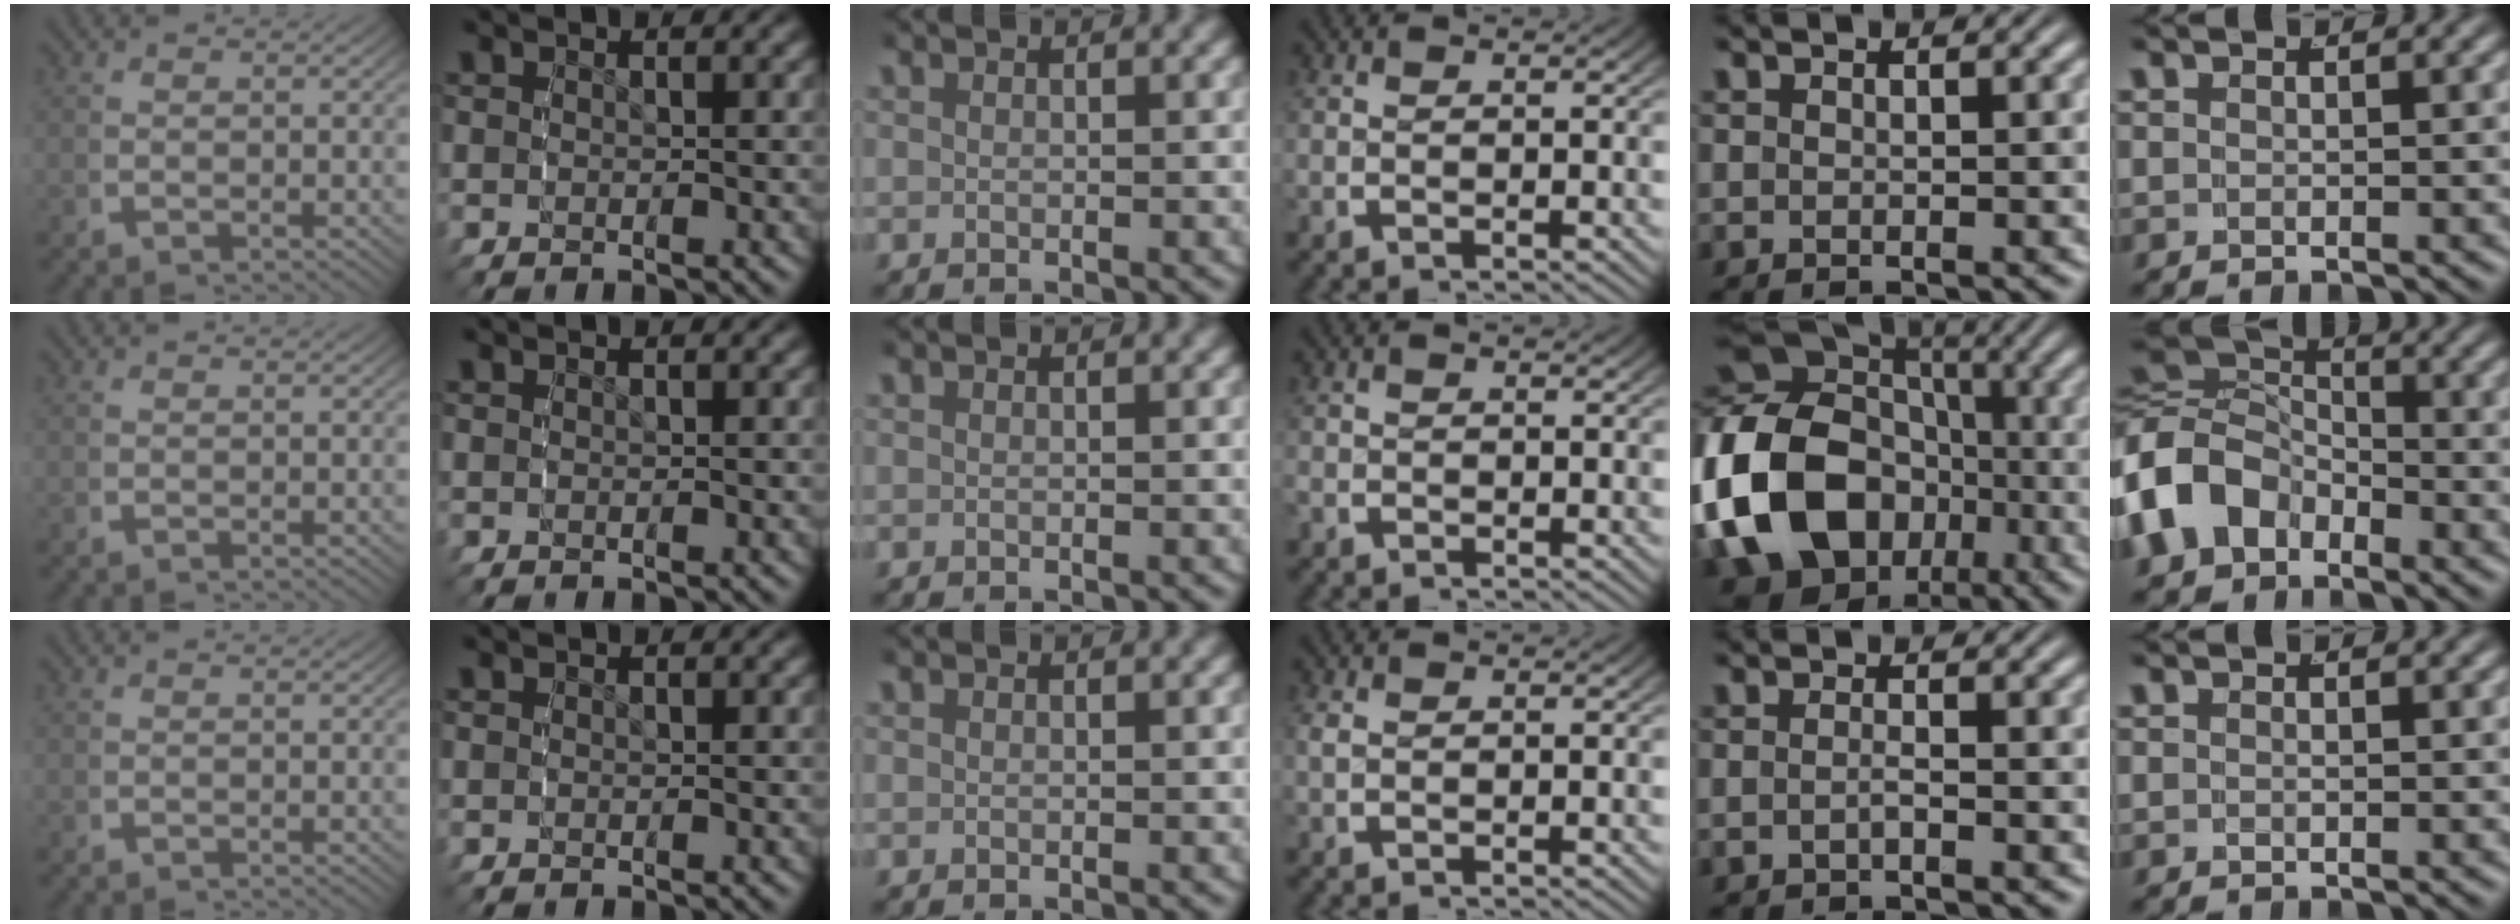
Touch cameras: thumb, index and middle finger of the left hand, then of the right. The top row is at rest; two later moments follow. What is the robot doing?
{"motion": "grasp_and_lifting", "object": "small bumper sticker"}